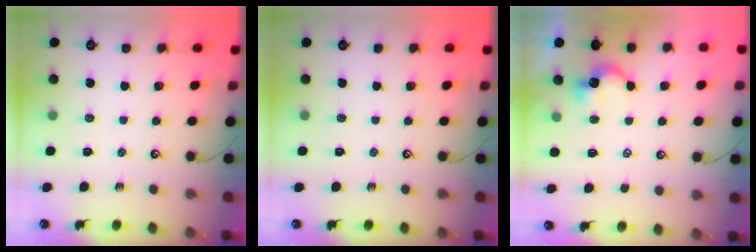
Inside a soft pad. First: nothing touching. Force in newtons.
{"total": 0.0}
{"total": 1.6, "press": 1.5, "slide": 0.4}